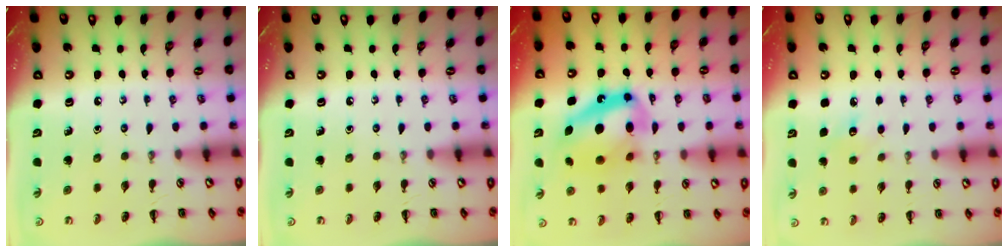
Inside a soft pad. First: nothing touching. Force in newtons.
{"total": 0.0}
{"total": 15.9, "press": 15.4, "slide": 3.7}
{"total": 5.8, "press": 5.7, "slide": 1.5}